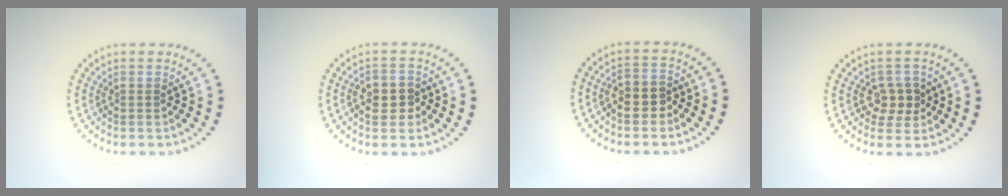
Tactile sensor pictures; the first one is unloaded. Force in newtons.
{"total": 2.8, "press": 2.7, "slide": 0.7}
{"total": 2.6, "press": 2.5, "slide": 0.7}
{"total": 2.3, "press": 2.2, "slide": 0.8}